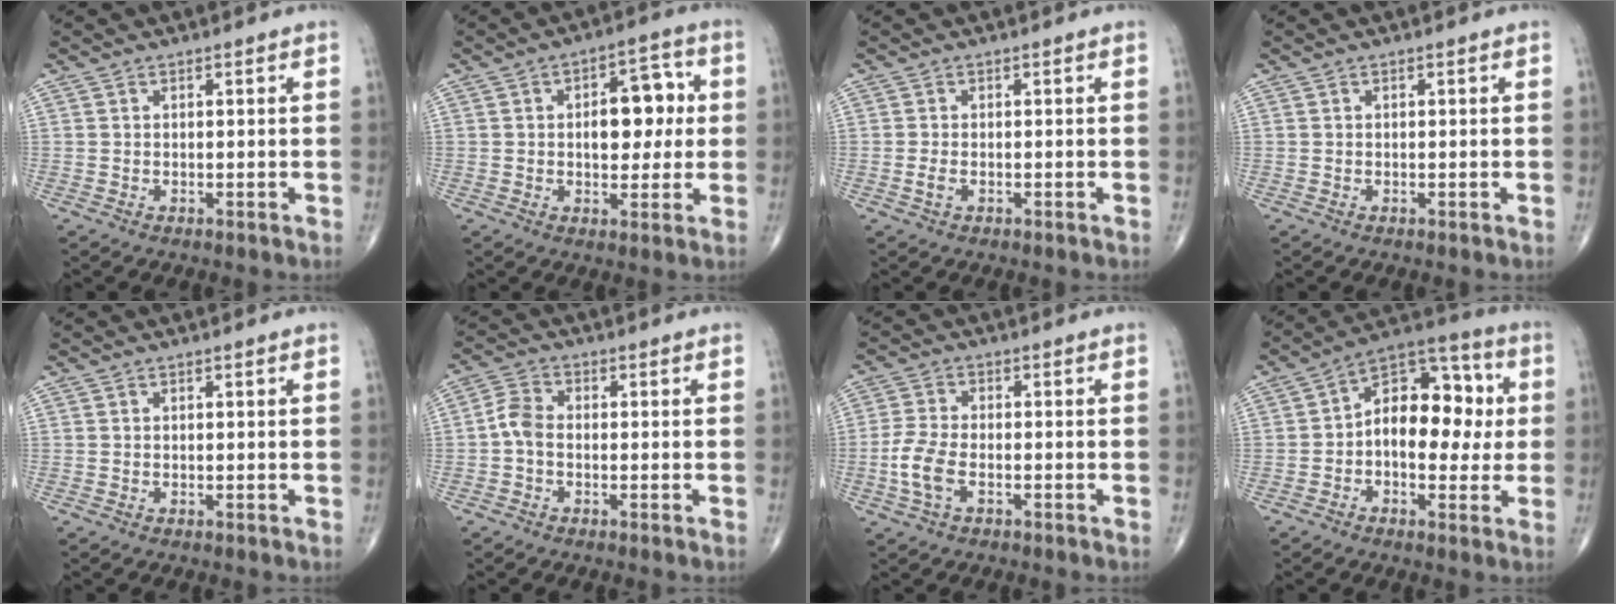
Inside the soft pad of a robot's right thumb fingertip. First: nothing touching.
{"total": 10.2, "force": [1.0, 5.9, 8.3], "torque": [-0.076, 0.015, 0.013]}
{"total": 1.5, "force": [-0.5, 0.8, 1.2], "torque": [-0.027, 0.003, -0.010]}
{"total": 0.0}
{"total": 0.0}
{"total": 4.0, "force": [-0.9, 2.5, 3.0], "torque": [-0.058, 0.013, -0.028]}
{"total": 6.0, "force": [-2.0, 3.1, 4.7], "torque": [-0.112, 0.014, -0.042]}
{"total": 15.6, "force": [0.3, 9.6, 12.3], "torque": [-0.141, 0.037, -0.006]}